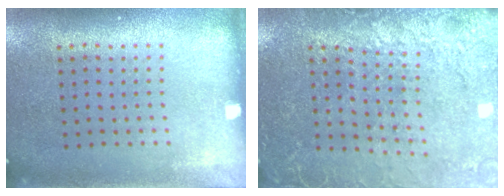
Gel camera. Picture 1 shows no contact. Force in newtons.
{"total": 2.9, "press": 2.8, "slide": 0.4}